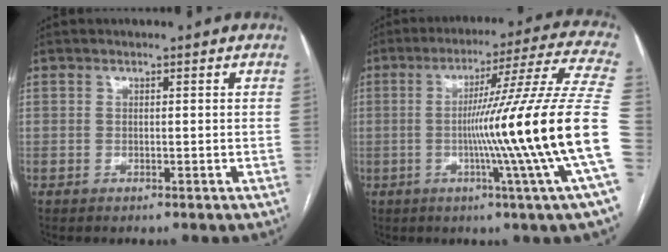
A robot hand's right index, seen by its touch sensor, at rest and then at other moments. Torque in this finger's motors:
{"motor_torque": [2.14, 0.00, 1.05, 0.21]}